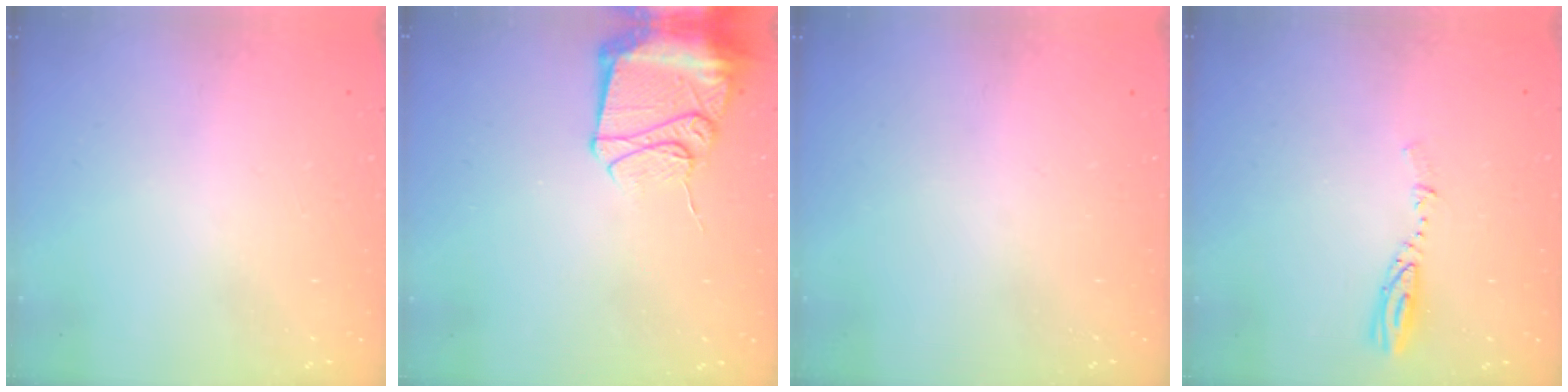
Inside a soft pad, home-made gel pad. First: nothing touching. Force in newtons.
{"total": 12.8, "press": 12.8, "slide": 1.1}
{"total": 0.0}
{"total": 3.7, "press": 3.7, "slide": 0.4}